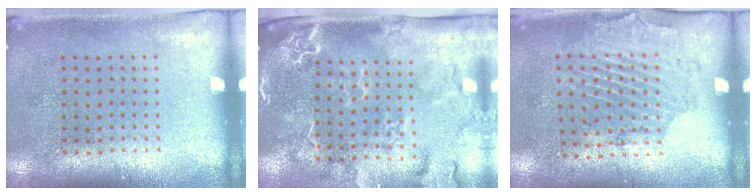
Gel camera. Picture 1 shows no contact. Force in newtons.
{"total": 2.9, "press": 2.4, "slide": 1.6}
{"total": 1.8, "press": 1.2, "slide": 1.3}